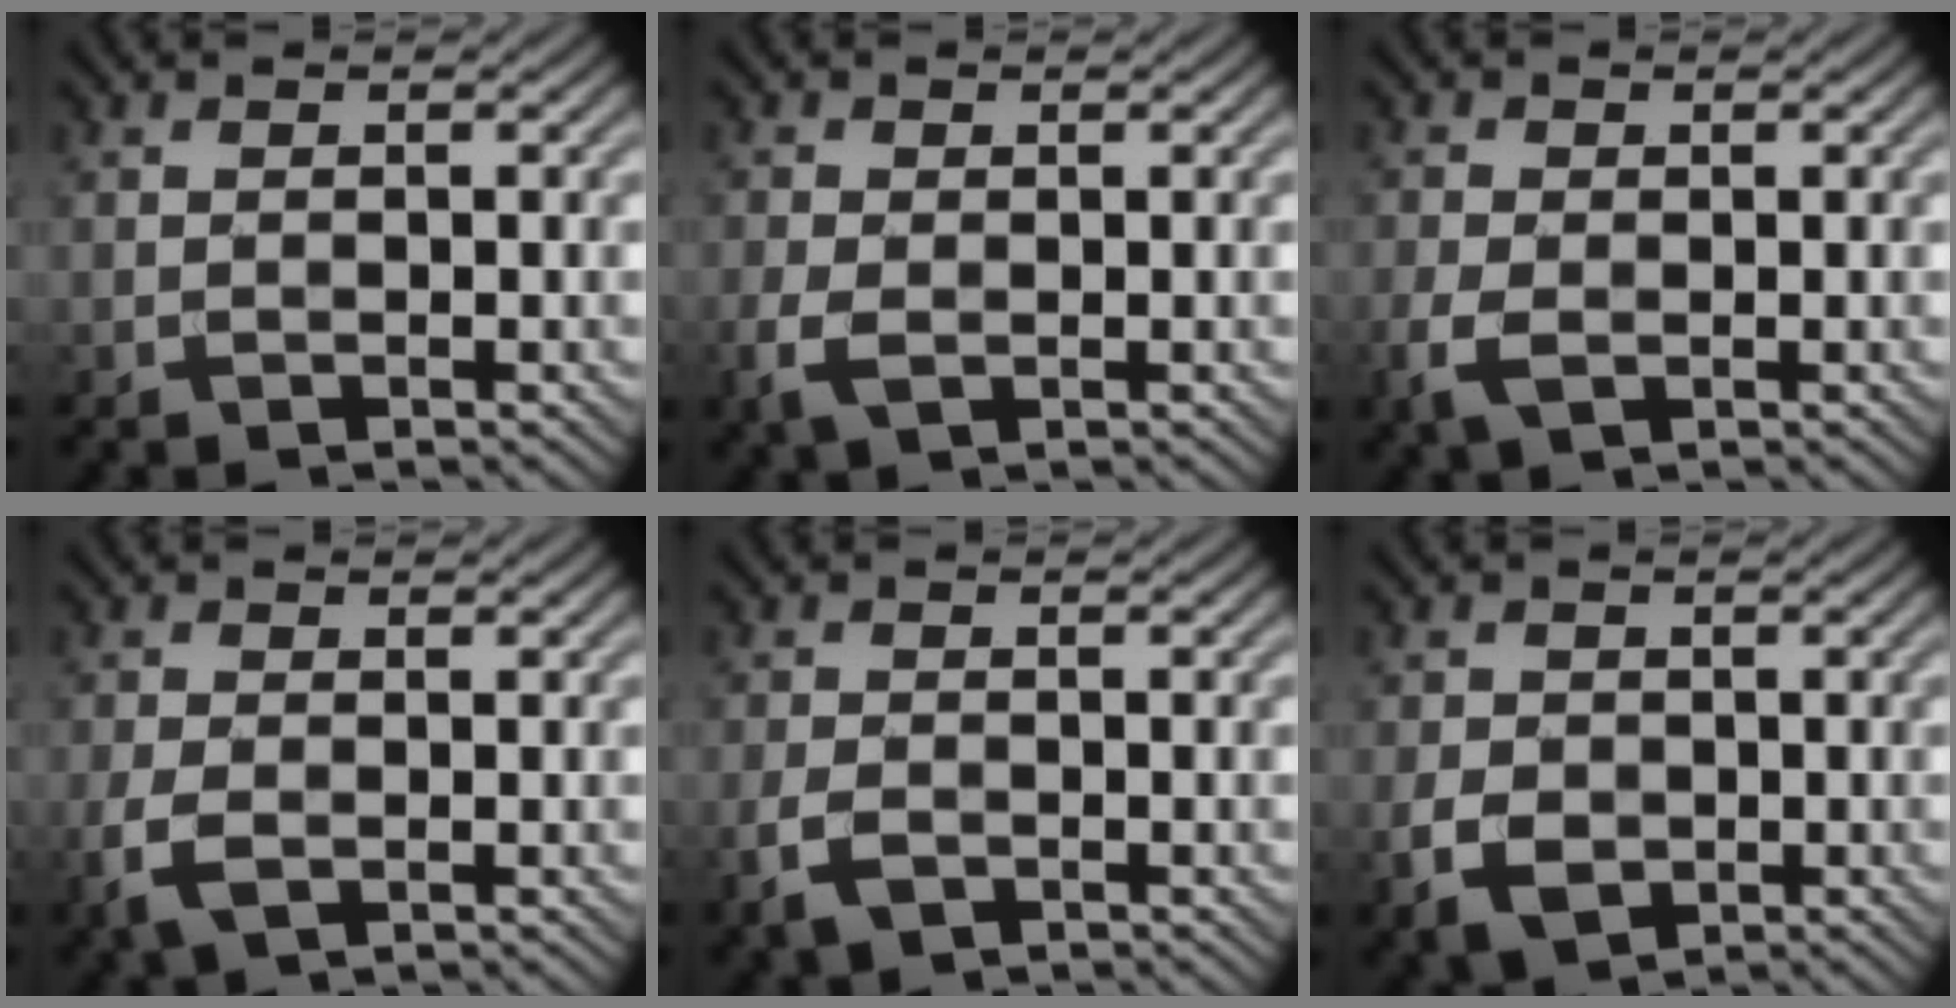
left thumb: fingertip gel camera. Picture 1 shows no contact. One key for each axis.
{"total": 2.8, "fx": -0.8, "fy": 1.7, "fz": 2.1, "tx": -0.064, "ty": -0.006, "tz": -0.019}
{"total": 3.1, "fx": -0.9, "fy": 2.0, "fz": 2.3, "tx": -0.068, "ty": -0.005, "tz": -0.022}
{"total": 3.5, "fx": -1.2, "fy": 1.9, "fz": 2.7, "tx": -0.075, "ty": -0.007, "tz": -0.027}
{"total": 2.9, "fx": -1.5, "fy": 1.6, "fz": 2.0, "tx": -0.048, "ty": -0.007, "tz": -0.033}
{"total": 4.0, "fx": -1.1, "fy": 3.0, "fz": 2.3, "tx": -0.054, "ty": -0.011, "tz": -0.023}